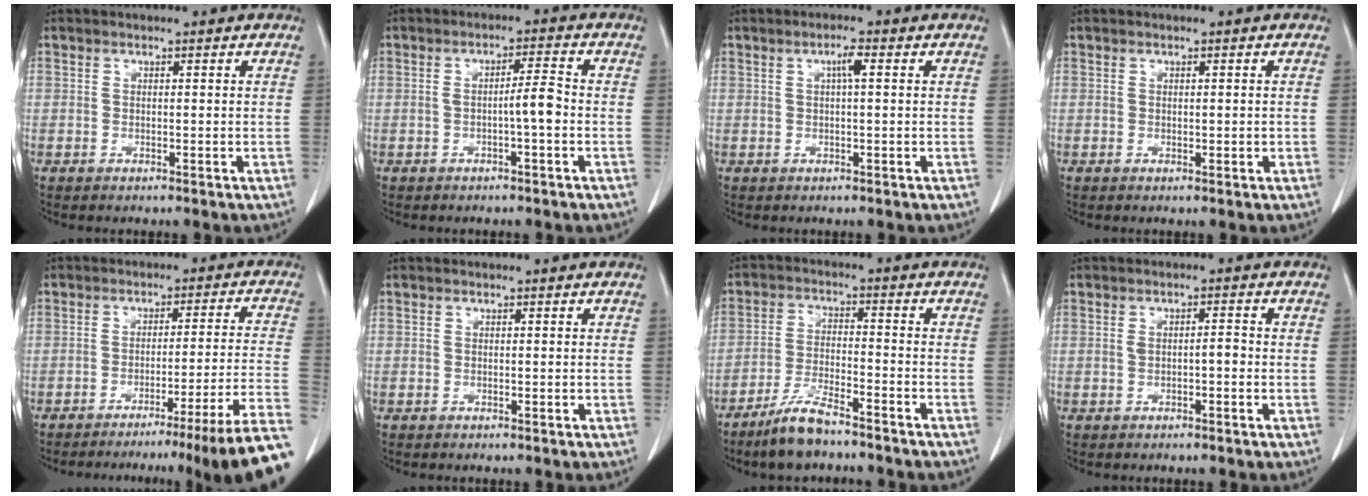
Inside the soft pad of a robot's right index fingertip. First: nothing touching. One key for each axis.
{"total": 3.6, "fx": -0.8, "fy": 0.1, "fz": 3.5, "tx": -0.052, "ty": 0.007, "tz": -0.013}
{"total": 2.1, "fx": 0.6, "fy": 0.2, "fz": 2.0, "tx": -0.036, "ty": 0.004, "tz": 0.009}
{"total": 0.7, "fx": 0.1, "fy": 0.4, "fz": 0.5, "tx": -0.007, "ty": 0.000, "tz": 0.006}
{"total": 16.2, "fx": -12.7, "fy": -3.2, "fz": 9.4, "tx": -0.052, "ty": -0.003, "tz": -0.169}
{"total": 0.0}
{"total": 7.6, "fx": -6.1, "fy": 1.1, "fz": 4.4, "tx": -0.094, "ty": -0.015, "tz": -0.112}
{"total": 2.2, "fx": -0.3, "fy": 0.7, "fz": 2.1, "tx": -0.038, "ty": 0.008, "tz": -0.001}